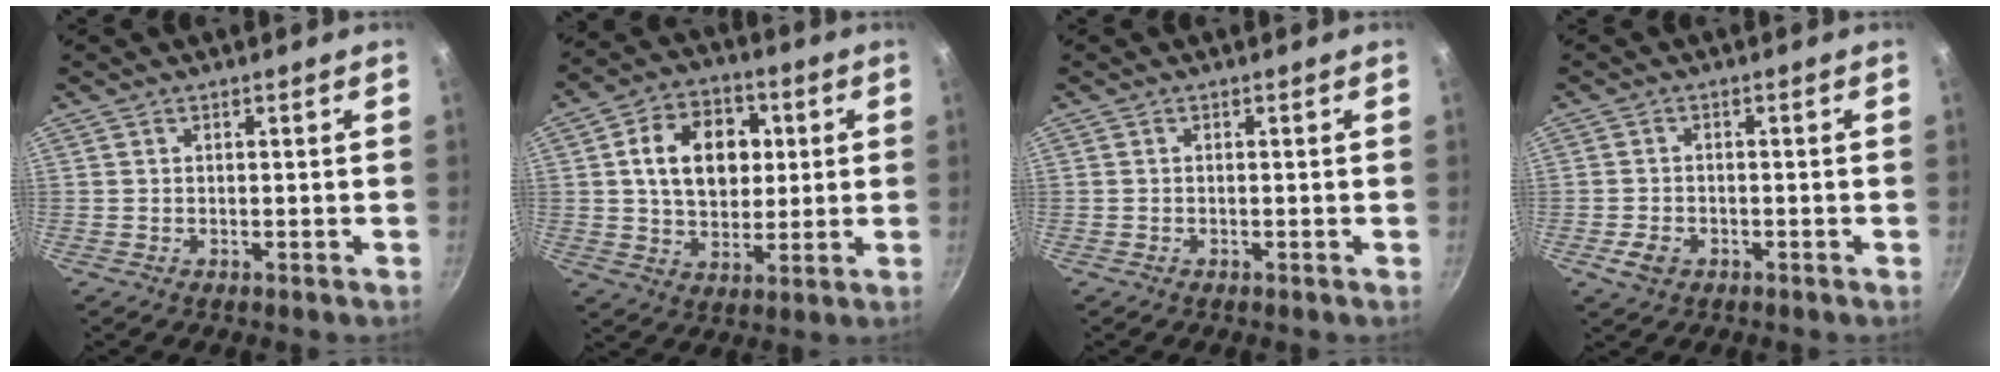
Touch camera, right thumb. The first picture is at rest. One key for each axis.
{"total": 14.7, "fx": 2.6, "fy": 10.8, "fz": 9.6, "tx": -0.117, "ty": 0.009, "tz": 0.038}
{"total": 0.0}
{"total": 3.6, "fx": -1.7, "fy": 2.4, "fz": 2.1, "tx": -0.042, "ty": 0.010, "tz": -0.032}